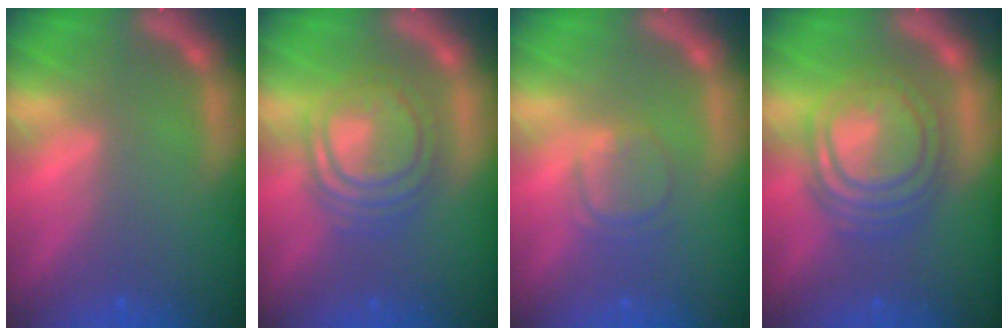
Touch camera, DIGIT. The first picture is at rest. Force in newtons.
{"total": 7.6}
{"total": 3.0}
{"total": 9.0}